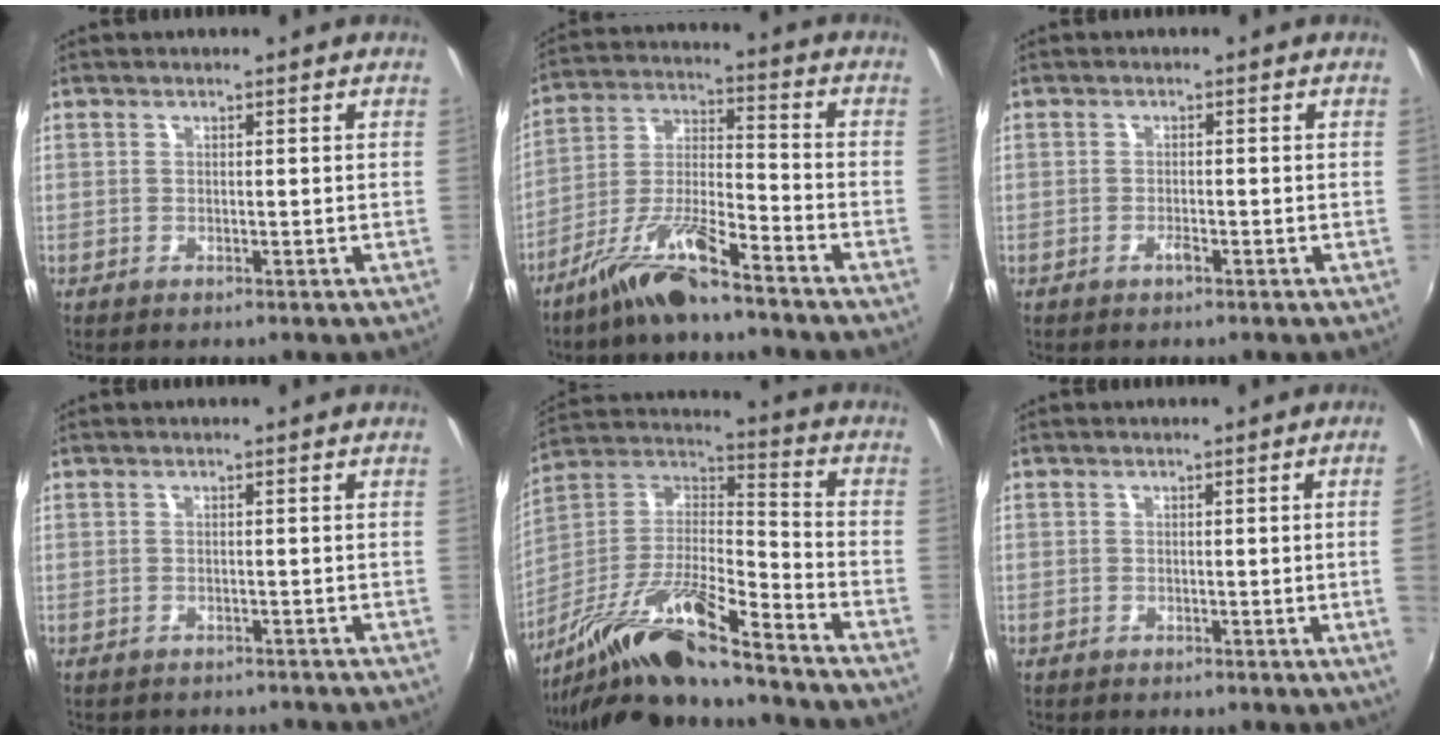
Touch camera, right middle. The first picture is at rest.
{"total": 10.6, "force": [-8.0, 1.5, 6.7], "torque": [-0.141, 0.009, -0.153]}
{"total": 1.2, "force": [-0.9, 0.4, 0.7], "torque": [-0.015, -0.001, -0.018]}
{"total": 2.6, "force": [-2.4, 0.8, 0.6], "torque": [-0.018, -0.013, -0.030]}
{"total": 17.9, "force": [-13.9, 2.3, 11.0], "torque": [-0.211, -0.016, -0.269]}
{"total": 2.2, "force": [-0.2, -1.1, 1.9], "torque": [-0.036, -0.008, -0.001]}